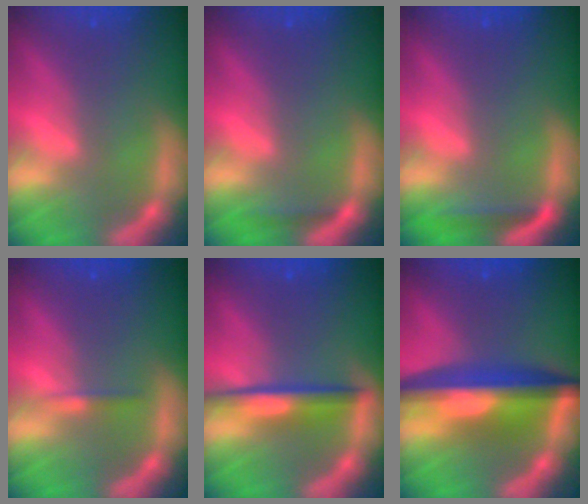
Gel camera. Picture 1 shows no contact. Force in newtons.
{"total": 0.9}
{"total": 1.9}
{"total": 0.9}
{"total": 4.0}
{"total": 9.6}